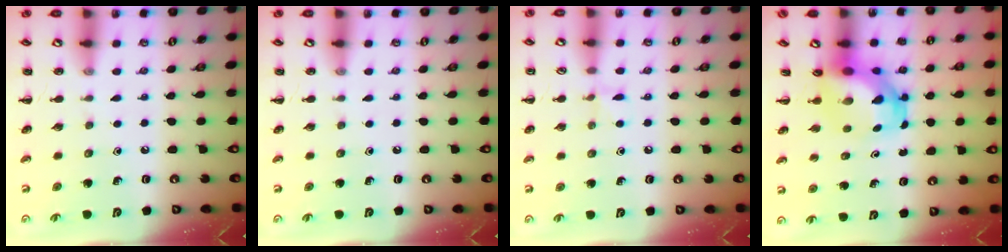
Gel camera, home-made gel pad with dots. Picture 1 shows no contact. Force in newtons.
{"total": 0.0}
{"total": 4.3, "press": 4.0, "slide": 1.6}
{"total": 6.0, "press": 5.9, "slide": 1.2}